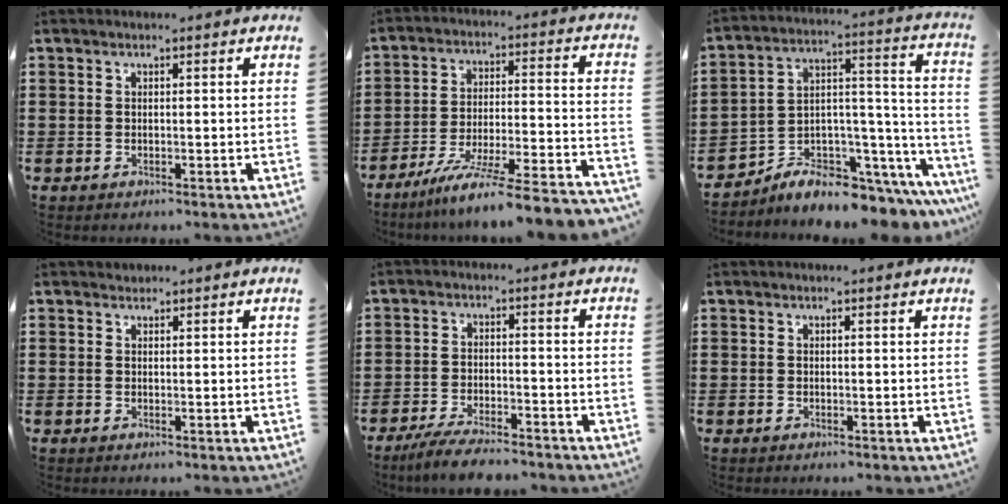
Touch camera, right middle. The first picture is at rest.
{"total": 9.2, "force": [-7.8, -0.9, 4.7], "torque": [-0.076, -0.009, -0.154]}
{"total": 7.1, "force": [-6.5, 1.6, 2.1], "torque": [-0.038, 0.000, -0.125]}
{"total": 0.8, "force": [0.7, 0.3, -0.2], "torque": [0.002, 0.000, 0.014]}
{"total": 4.8, "force": [-4.4, 0.4, 1.9], "torque": [-0.045, -0.005, -0.088]}
{"total": 0.0}